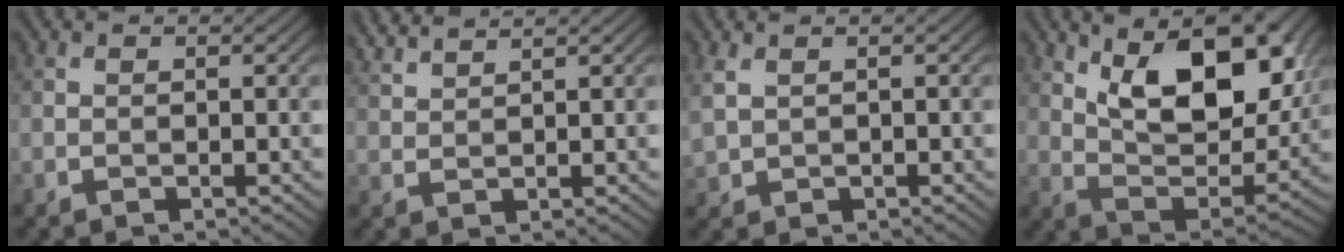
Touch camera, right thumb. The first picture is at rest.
{"total": 3.2, "force": [2.9, 0.3, 1.3], "torque": [-0.026, 0.009, 0.056]}
{"total": 2.2, "force": [1.1, 1.2, 1.5], "torque": [-0.050, 0.004, 0.027]}
{"total": 15.5, "force": [6.5, 7.3, 12.0], "torque": [-0.189, 0.002, 0.097]}